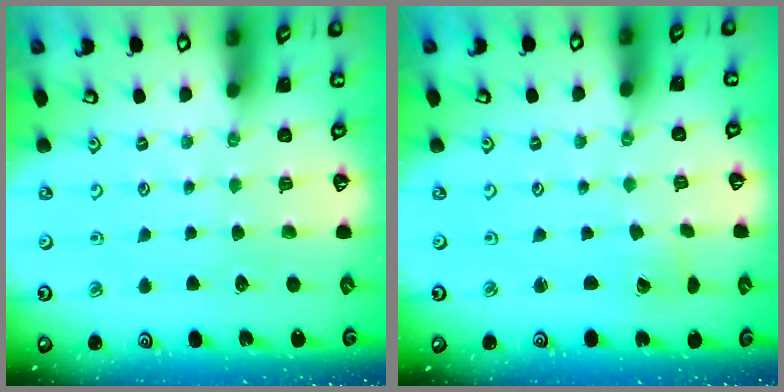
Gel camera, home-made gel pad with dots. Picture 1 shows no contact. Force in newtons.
{"total": 1.5, "press": 1.5, "slide": 0.2}